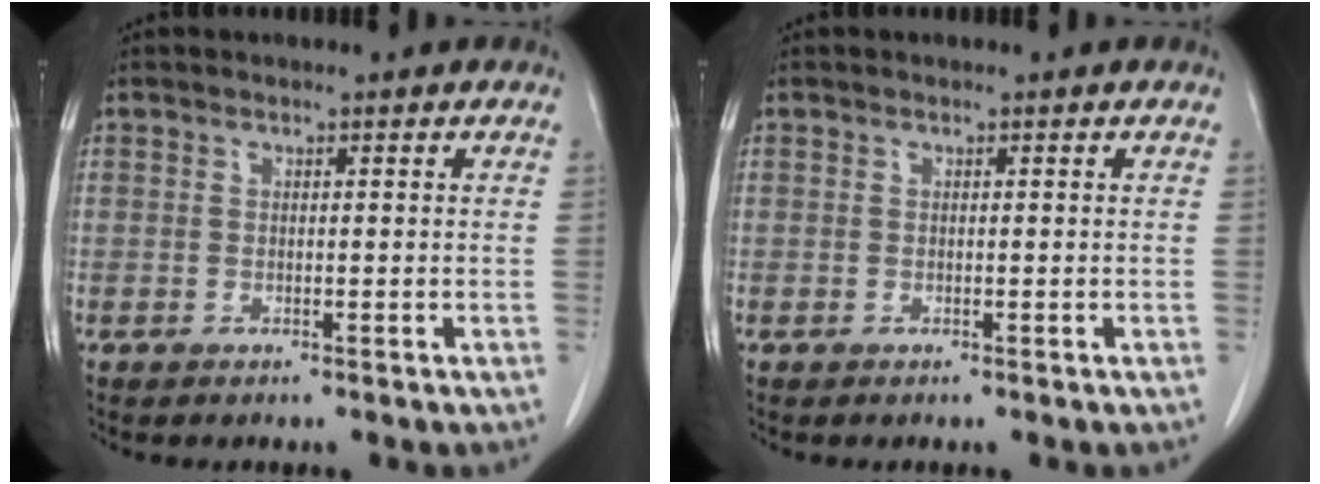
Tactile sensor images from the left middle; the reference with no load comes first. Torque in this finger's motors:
{"motor_torque": [1.04, -1.10, 0.05, 0.01]}